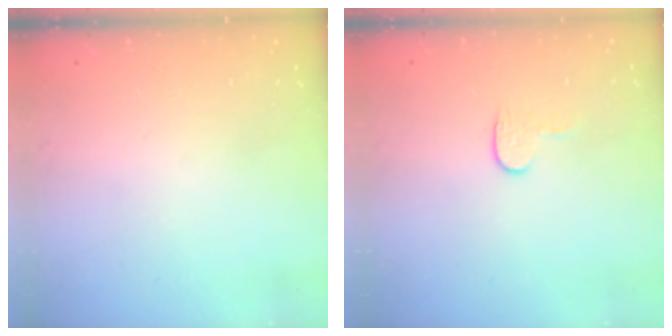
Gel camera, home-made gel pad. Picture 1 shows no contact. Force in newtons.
{"total": 3.8, "press": 3.8, "slide": 0.3}